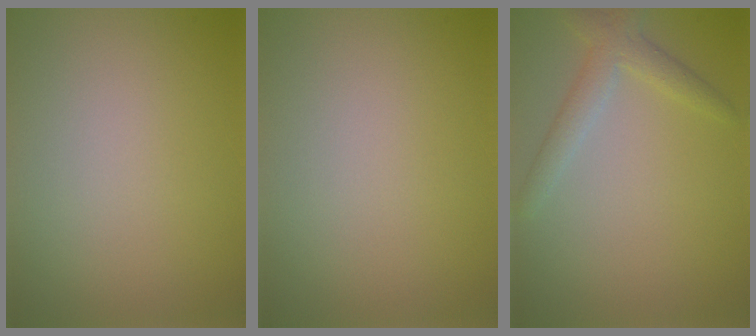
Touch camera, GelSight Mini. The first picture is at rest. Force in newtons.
{"total": 0.0}
{"total": 2.6, "press": 2.6, "slide": 0.1}